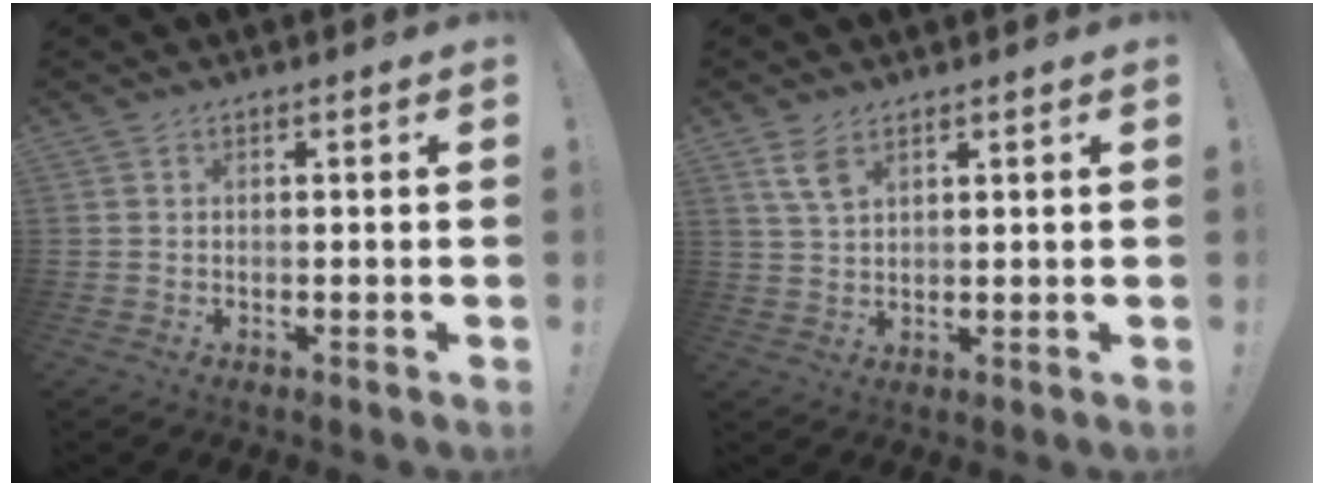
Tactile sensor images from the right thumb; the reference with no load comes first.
{"total": 5.1, "force": [3.0, 2.2, 3.4], "torque": [-0.056, -0.013, 0.056]}